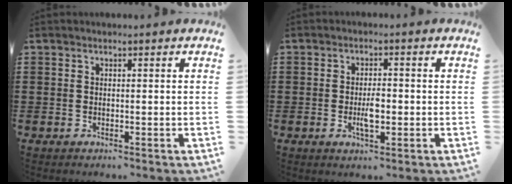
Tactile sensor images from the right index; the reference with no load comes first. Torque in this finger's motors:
{"motor_torque": [2.14, 0.00, 0.46, 0.06]}